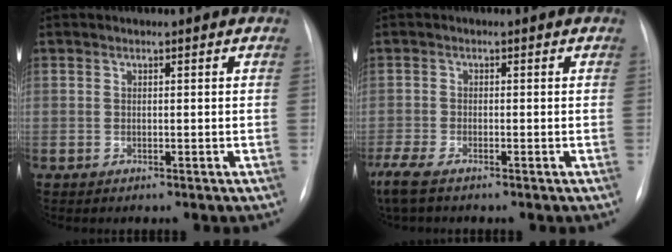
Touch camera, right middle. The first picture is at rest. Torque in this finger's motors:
{"motor_torque": [0.45, -0.51, 0.17, 0.06]}